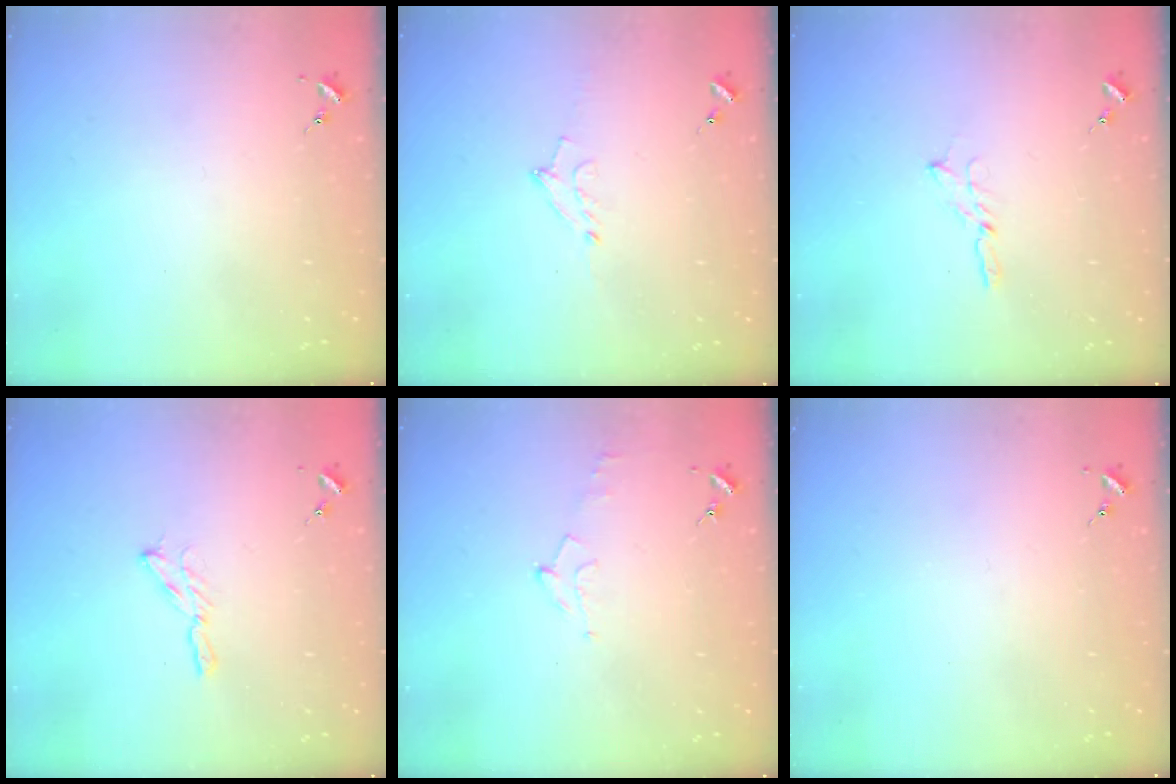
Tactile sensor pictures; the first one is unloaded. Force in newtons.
{"total": 6.2, "press": 6.1, "slide": 0.9}
{"total": 3.7, "press": 3.7, "slide": 0.3}
{"total": 4.9, "press": 4.8, "slide": 0.2}
{"total": 5.7, "press": 5.6, "slide": 0.8}
{"total": 0.0}